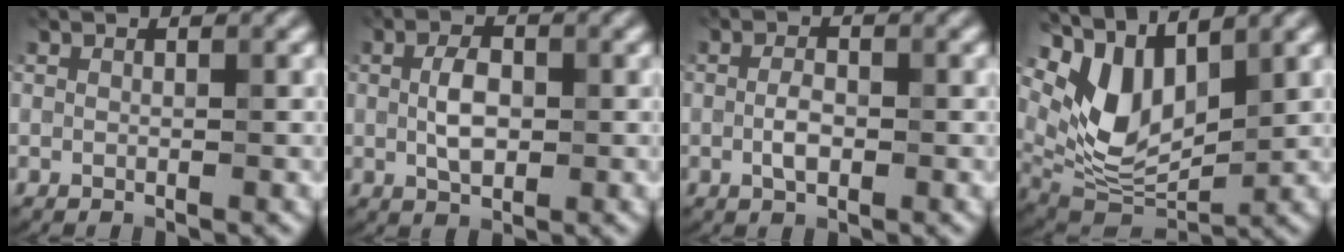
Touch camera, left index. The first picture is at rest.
{"total": 3.2, "force": [0.1, 1.9, 2.6], "torque": [-0.052, 0.001, 0.001]}
{"total": 2.1, "force": [-0.4, 1.1, 1.8], "torque": [-0.034, 0.002, -0.011]}
{"total": 6.9, "force": [3.4, 3.7, 4.7], "torque": [-0.104, -0.017, 0.063]}